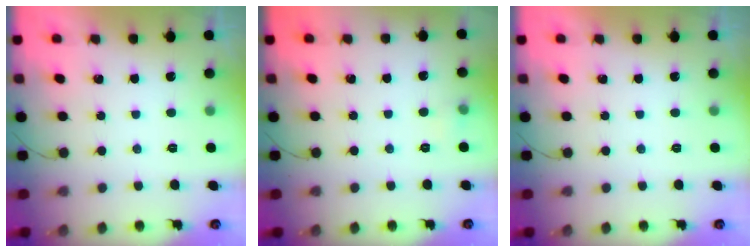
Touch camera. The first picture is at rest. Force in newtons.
{"total": 4.0, "press": 3.6, "slide": 1.7}
{"total": 0.0}